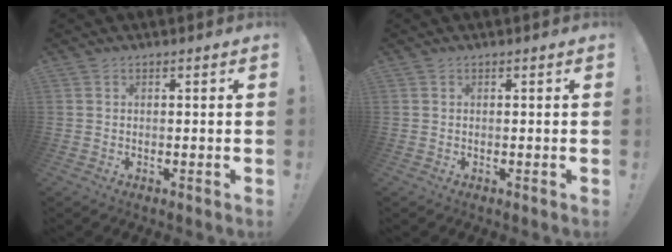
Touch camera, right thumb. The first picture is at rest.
{"total": 0.0}